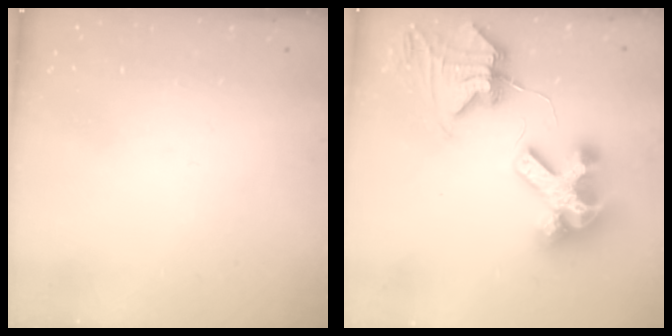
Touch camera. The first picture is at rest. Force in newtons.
{"total": 12.4, "press": 12.3, "slide": 1.6}